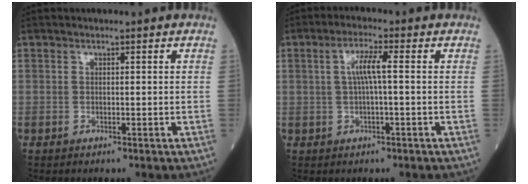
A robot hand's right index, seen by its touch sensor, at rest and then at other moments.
{"total": 4.0, "force": [0.5, 0.2, 4.0], "torque": [-0.078, 0.011, 0.012]}